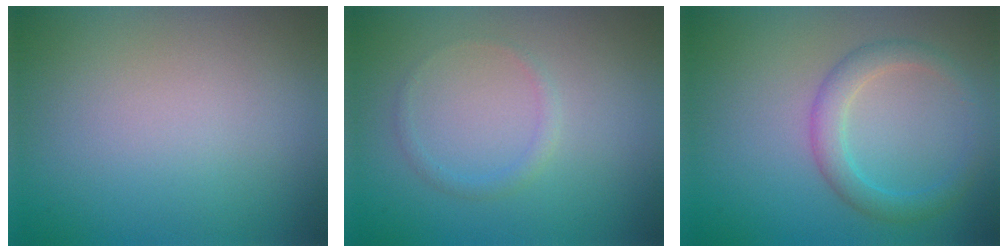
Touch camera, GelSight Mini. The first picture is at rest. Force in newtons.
{"total": 0.9, "press": 0.9, "slide": 0.1}
{"total": 2.7, "press": 2.7, "slide": 0.1}